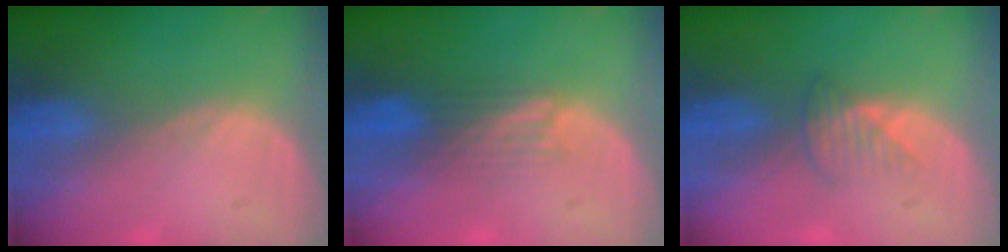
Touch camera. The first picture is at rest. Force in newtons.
{"total": 3.9, "press": 3.1, "slide": 2.3}
{"total": 2.5, "press": 2.5, "slide": 0.3}